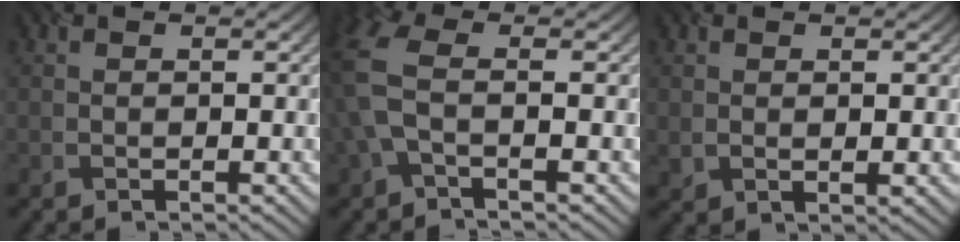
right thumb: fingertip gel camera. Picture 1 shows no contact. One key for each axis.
{"total": 5.3, "fx": -0.7, "fy": 2.4, "fz": 4.7, "tx": -0.127, "ty": 0.003, "tz": -0.028}
{"total": 1.6, "fx": 0.4, "fy": 0.6, "fz": 1.4, "tx": -0.032, "ty": -0.004, "tz": 0.012}